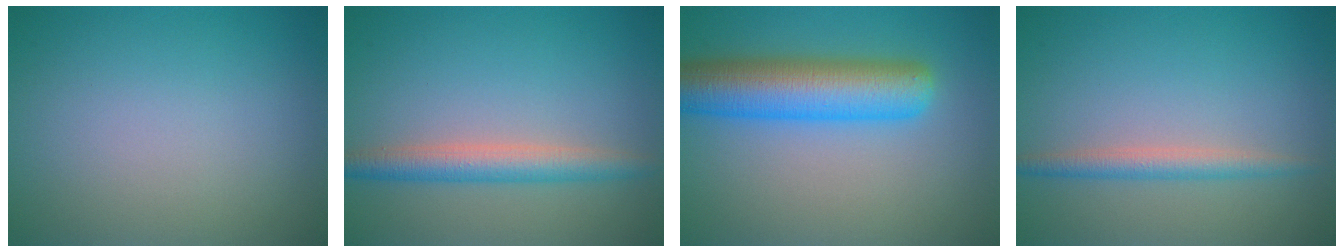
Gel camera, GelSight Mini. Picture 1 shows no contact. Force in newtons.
{"total": 3.3, "press": 3.3, "slide": 0.0}
{"total": 8.0, "press": 8.0, "slide": 0.1}
{"total": 2.2, "press": 2.2, "slide": 0.0}